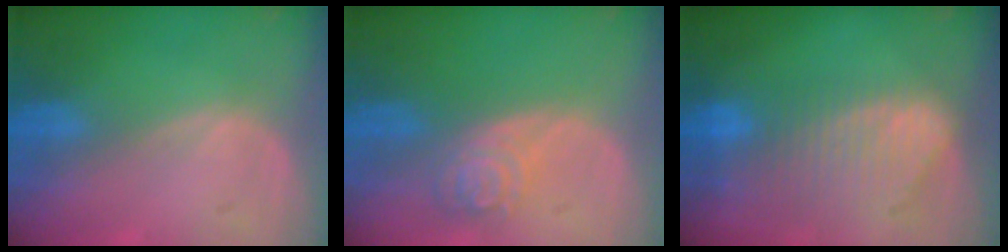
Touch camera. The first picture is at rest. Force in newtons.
{"total": 5.0, "press": 4.4, "slide": 2.3}
{"total": 9.7, "press": 8.4, "slide": 5.0}